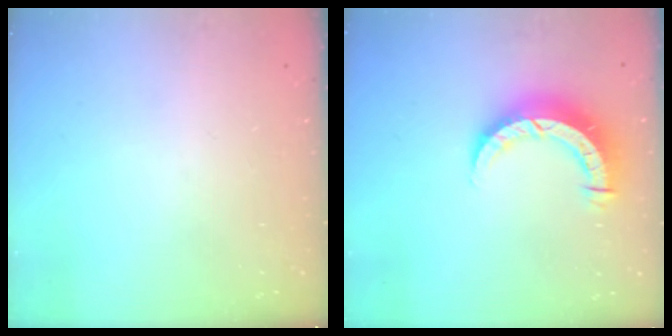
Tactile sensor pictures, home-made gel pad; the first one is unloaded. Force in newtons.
{"total": 8.3, "press": 8.2, "slide": 1.1}